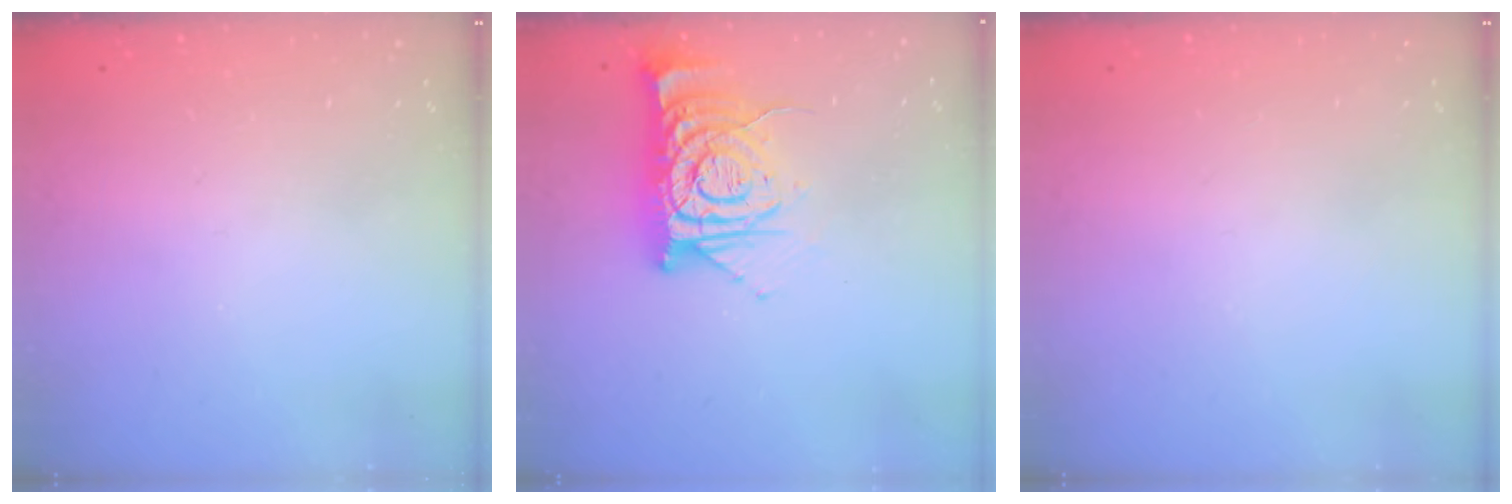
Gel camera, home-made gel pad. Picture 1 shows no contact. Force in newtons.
{"total": 11.3, "press": 11.3, "slide": 1.3}
{"total": 0.0}